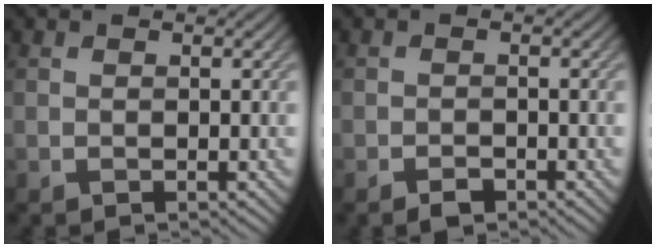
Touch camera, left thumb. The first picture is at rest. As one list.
[{"total": 1.4, "force": [-1.1, 0.6, 0.7], "torque": [-0.010, -0.001, -0.020]}]